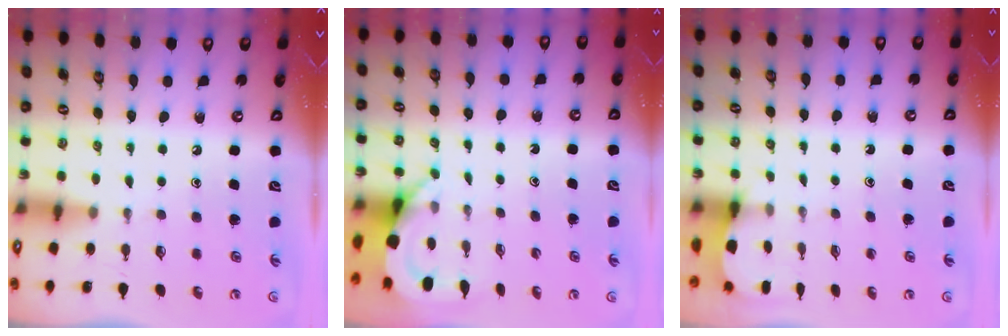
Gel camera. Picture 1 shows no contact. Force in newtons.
{"total": 3.9, "press": 3.8, "slide": 0.3}
{"total": 2.6, "press": 2.6, "slide": 0.3}